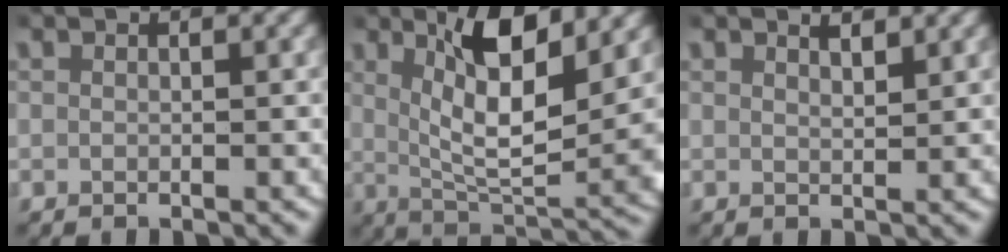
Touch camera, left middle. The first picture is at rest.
{"total": 9.8, "force": [2.7, 3.3, 8.8], "torque": [-0.136, -0.011, 0.050]}
{"total": 1.6, "force": [1.5, 0.1, 0.7], "torque": [-0.007, -0.008, 0.027]}